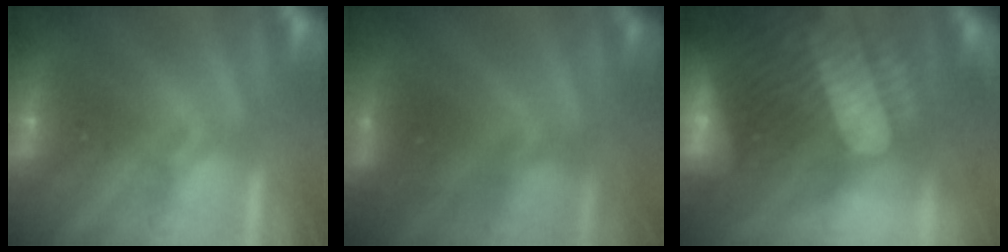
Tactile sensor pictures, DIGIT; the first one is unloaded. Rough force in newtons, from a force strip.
{"total": 3.9}
{"total": 9.6}